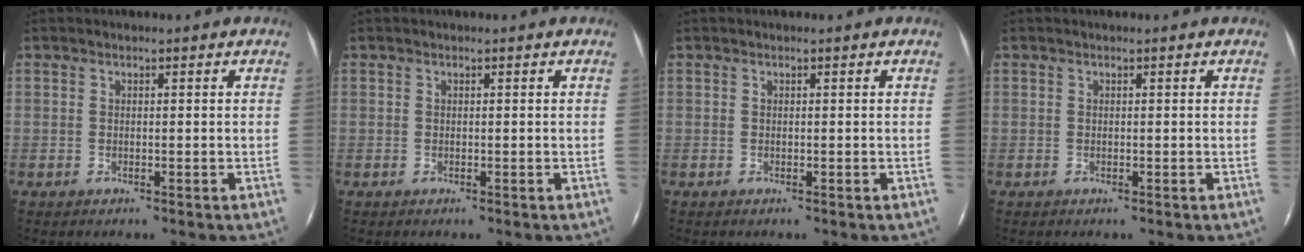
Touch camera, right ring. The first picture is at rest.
{"total": 0.0}
{"total": 0.0}
{"total": 0.0}